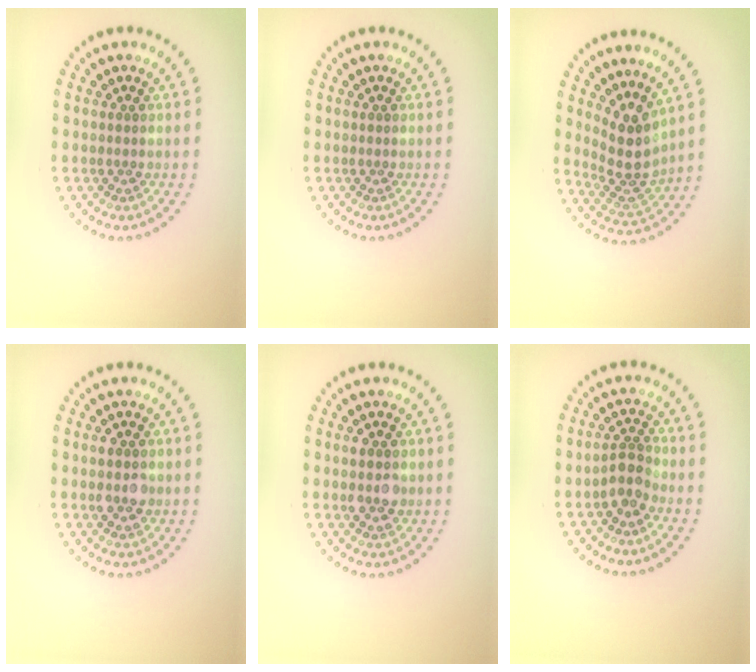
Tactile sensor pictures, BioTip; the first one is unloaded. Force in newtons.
{"total": 0.0}
{"total": 3.7, "press": 2.8, "slide": 2.5}
{"total": 2.7, "press": 2.7, "slide": 0.1}
{"total": 2.1, "press": 2.1, "slide": 0.2}
{"total": 2.1, "press": 1.7, "slide": 1.2}